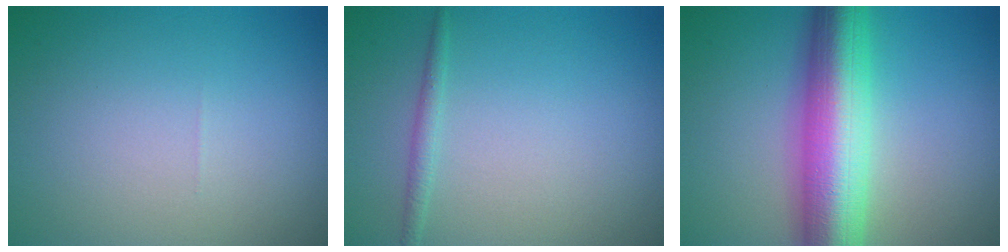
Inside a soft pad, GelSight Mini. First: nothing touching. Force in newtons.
{"total": 1.1, "press": 1.1, "slide": 0.1}
{"total": 10.1, "press": 10.1, "slide": 0.4}